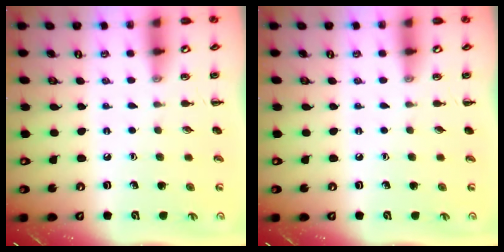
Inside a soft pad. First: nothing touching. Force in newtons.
{"total": 0.0}